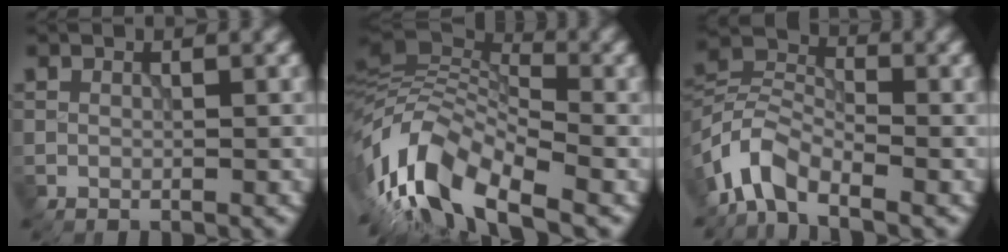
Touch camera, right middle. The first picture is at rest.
{"total": 11.3, "force": [-4.5, 5.2, 8.9], "torque": [-0.169, 0.009, -0.105]}
{"total": 5.0, "force": [-3.5, 2.3, 2.8], "torque": [-0.053, 0.004, -0.085]}